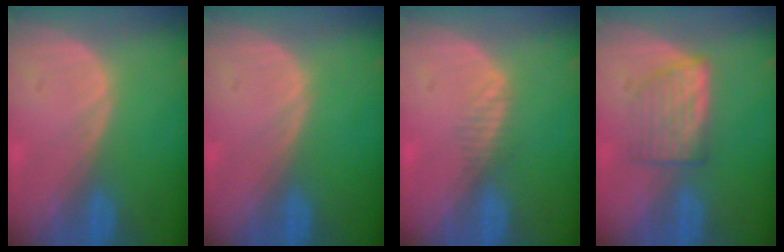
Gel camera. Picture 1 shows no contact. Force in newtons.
{"total": 0.0}
{"total": 1.7, "press": 1.4, "slide": 1.0}
{"total": 5.1, "press": 5.1, "slide": 0.6}